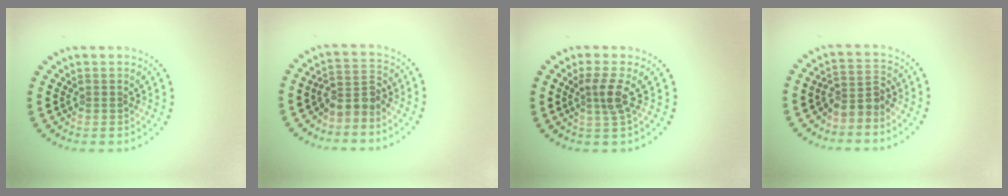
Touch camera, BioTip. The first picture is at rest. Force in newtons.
{"total": 2.6, "press": 1.9, "slide": 1.8}
{"total": 2.3, "press": 1.8, "slide": 1.5}
{"total": 2.5, "press": 1.9, "slide": 1.7}